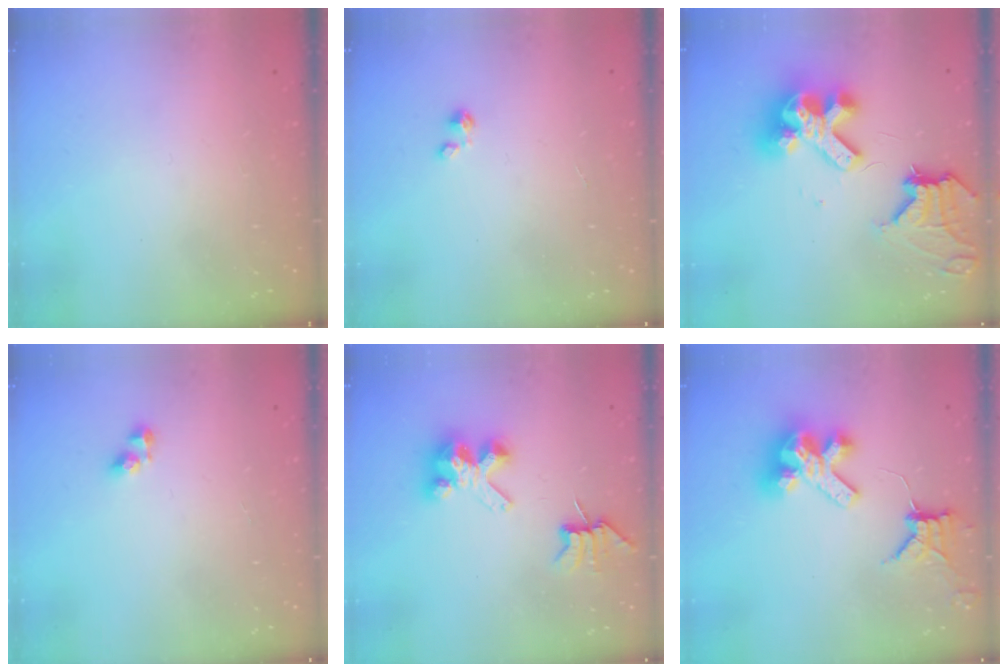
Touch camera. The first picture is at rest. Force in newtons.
{"total": 0.0}
{"total": 17.0, "press": 16.9, "slide": 1.9}
{"total": 4.2, "press": 4.2, "slide": 0.4}
{"total": 6.6, "press": 6.6, "slide": 0.5}
{"total": 13.3, "press": 13.2, "slide": 1.8}